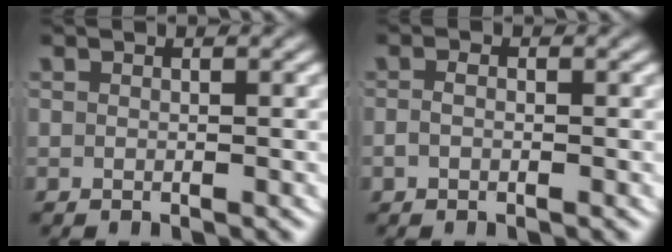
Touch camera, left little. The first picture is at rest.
{"total": 1.1, "force": [-0.7, 0.5, 0.7], "torque": [-0.019, -0.004, -0.014]}